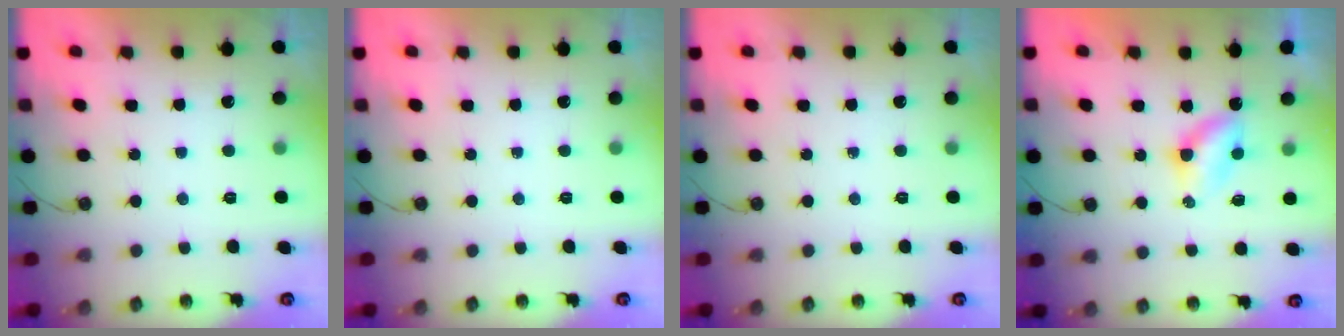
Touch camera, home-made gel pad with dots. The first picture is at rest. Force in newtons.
{"total": 0.0}
{"total": 0.0}
{"total": 4.2, "press": 4.2, "slide": 0.3}